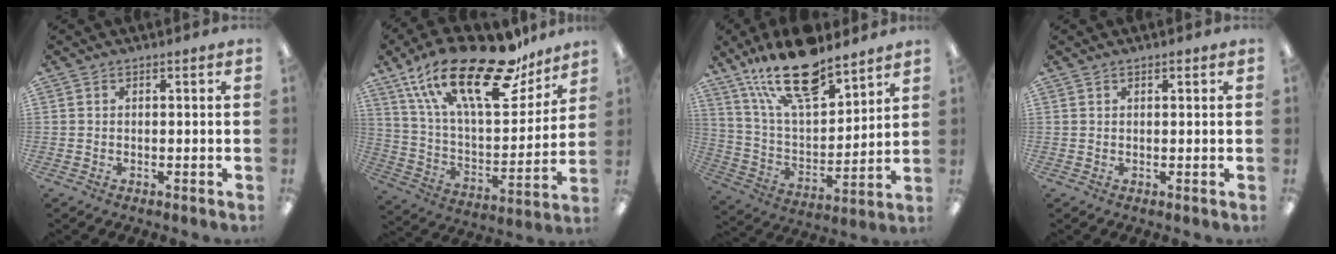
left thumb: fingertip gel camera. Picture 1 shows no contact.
{"total": 27.8, "force": [17.8, 11.0, 18.3], "torque": [-0.308, -0.099, 0.302]}
{"total": 20.6, "force": [15.4, 7.7, 11.5], "torque": [-0.213, -0.082, 0.268]}
{"total": 0.9, "force": [0.7, 0.4, 0.5], "torque": [-0.010, 0.002, 0.011]}